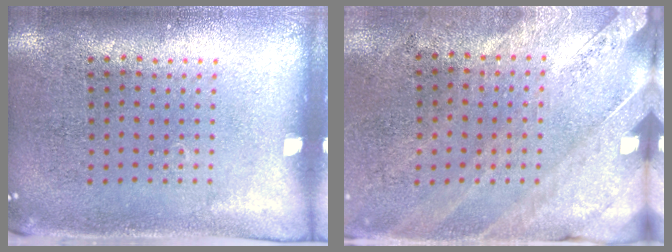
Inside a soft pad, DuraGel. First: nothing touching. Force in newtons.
{"total": 2.4, "press": 2.0, "slide": 1.3}